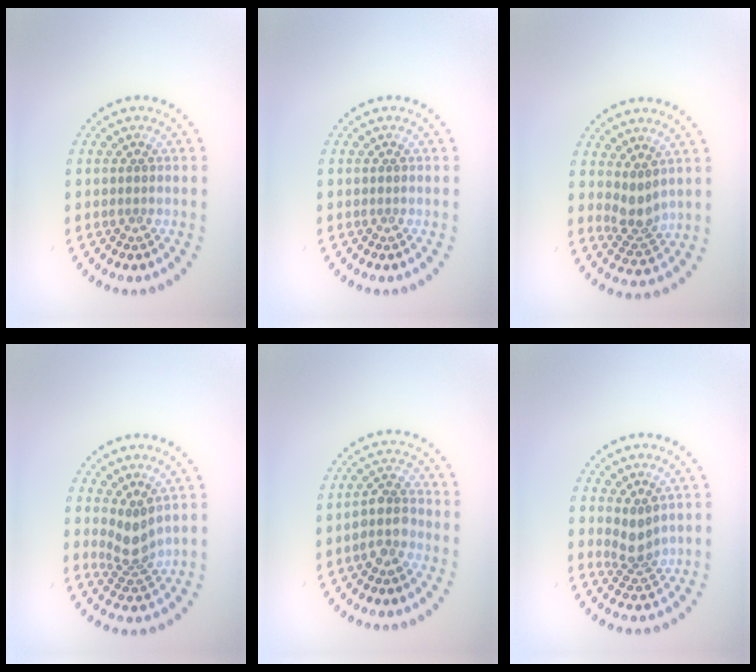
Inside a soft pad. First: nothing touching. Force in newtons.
{"total": 0.0}
{"total": 2.6, "press": 2.0, "slide": 1.6}
{"total": 2.8, "press": 2.1, "slide": 1.9}
{"total": 2.8, "press": 2.4, "slide": 1.4}
{"total": 2.5, "press": 1.8, "slide": 1.6}